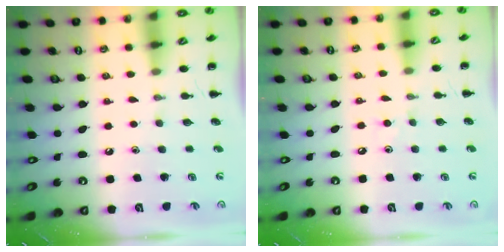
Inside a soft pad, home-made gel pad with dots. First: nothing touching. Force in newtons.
{"total": 2.4, "press": 2.3, "slide": 0.8}